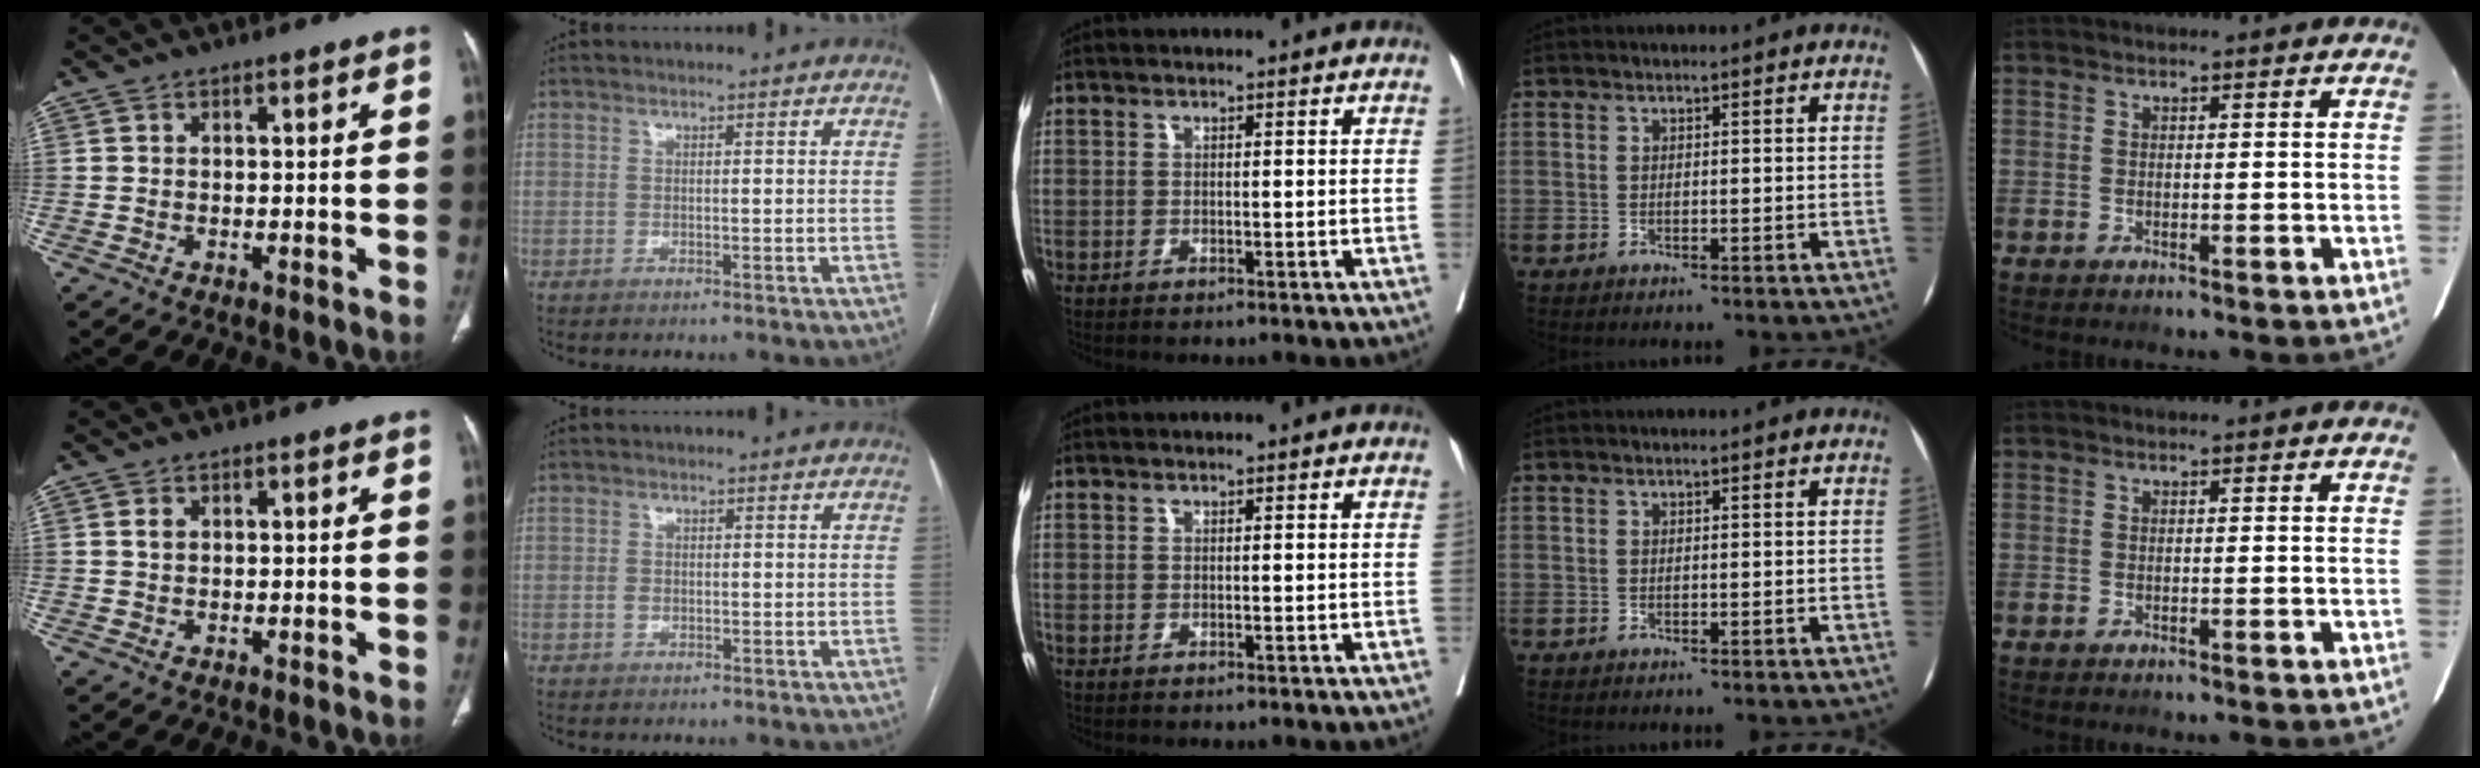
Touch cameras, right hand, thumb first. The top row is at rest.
{"thumb": {"total": 1.2, "force": [0.4, 0.8, 0.8], "torque": [-0.015, 0.000, 0.009]}, "index": {"total": 1.1, "force": [-0.2, 0.8, 0.7], "torque": [-0.012, 0.002, -0.001]}}